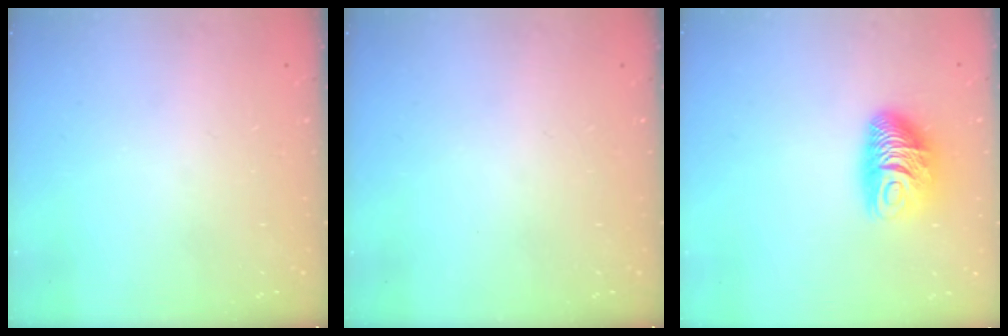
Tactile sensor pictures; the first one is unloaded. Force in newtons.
{"total": 0.0}
{"total": 10.3, "press": 10.3, "slide": 0.8}